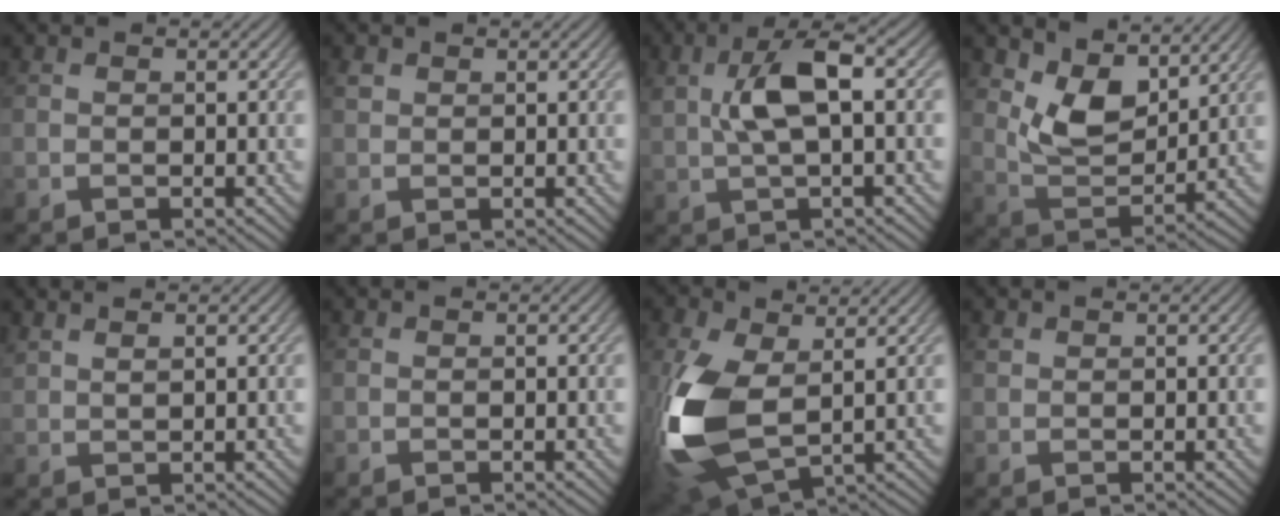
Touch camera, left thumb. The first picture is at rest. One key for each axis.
{"total": 0.9, "fx": 0.6, "fy": 0.6, "fz": 0.1, "tx": 0.000, "ty": 0.002, "tz": 0.008}
{"total": 6.3, "fx": 1.6, "fy": 2.2, "fz": 5.7, "tx": -0.123, "ty": 0.012, "tz": 0.029}
{"total": 7.2, "fx": 4.8, "fy": 3.3, "fz": 4.2, "tx": -0.092, "ty": -0.013, "tz": 0.091}
{"total": 1.6, "fx": 1.4, "fy": -0.1, "fz": 0.6, "tx": -0.010, "ty": 0.001, "tz": 0.026}
{"total": 0.0}
{"total": 12.9, "fx": -0.2, "fy": 6.8, "fz": 11.0, "tx": -0.285, "ty": -0.016, "tz": -0.001}
{"total": 0.6, "fx": 0.4, "fy": 0.4, "fz": 0.0, "tx": 0.000, "ty": 0.000, "tz": 0.005}